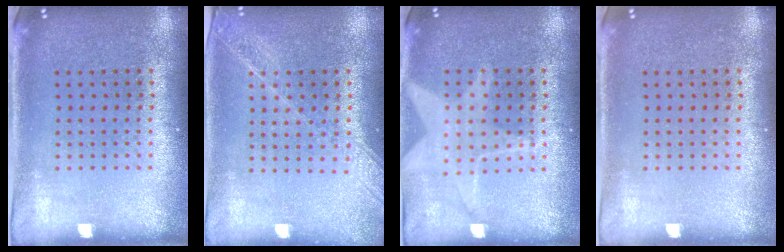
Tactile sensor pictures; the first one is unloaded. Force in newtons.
{"total": 1.6, "press": 1.4, "slide": 0.8}
{"total": 1.3, "press": 1.2, "slide": 0.4}
{"total": 0.0}